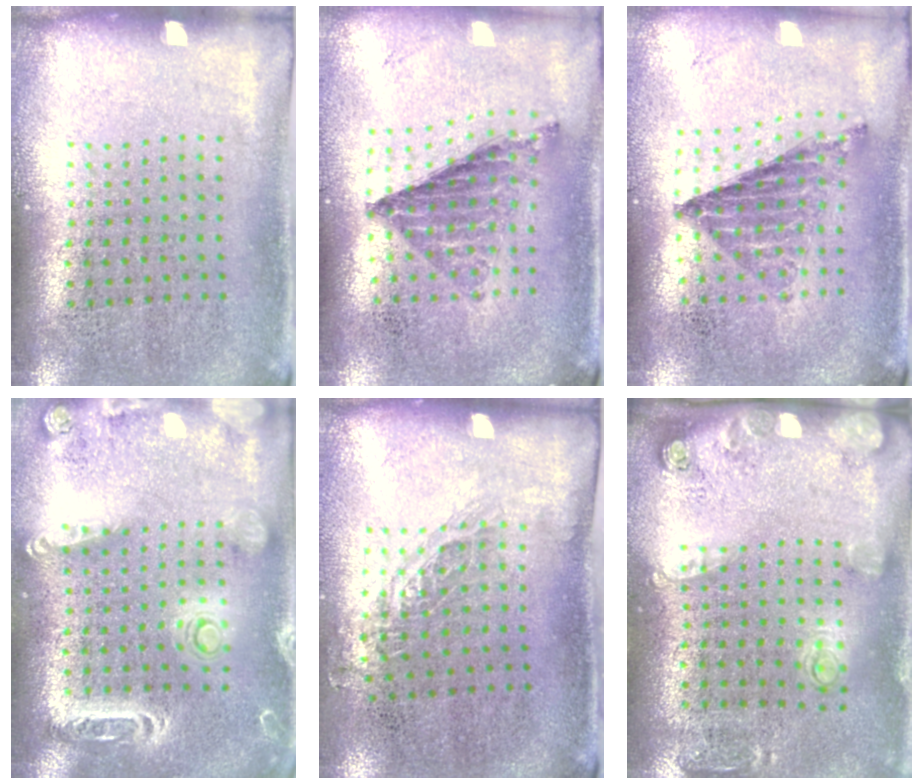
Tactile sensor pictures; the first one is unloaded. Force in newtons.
{"total": 0.8, "press": 0.8, "slide": 0.1}
{"total": 0.8, "press": 0.8, "slide": 0.1}
{"total": 2.1, "press": 1.9, "slide": 0.9}
{"total": 0.8, "press": 0.8, "slide": 0.2}
{"total": 1.8, "press": 1.4, "slide": 1.1}